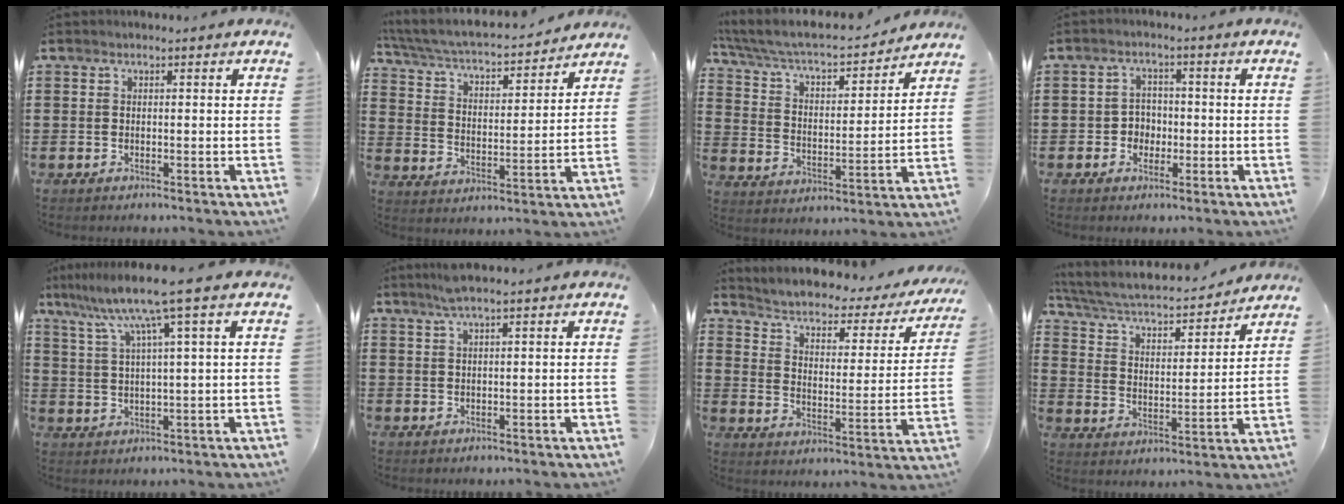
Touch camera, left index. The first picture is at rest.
{"total": 4.6, "force": [4.1, 0.7, 2.0], "torque": [-0.058, -0.032, 0.061]}
{"total": 5.8, "force": [5.1, 1.3, 2.5], "torque": [-0.073, -0.038, 0.081]}
{"total": 3.1, "force": [-1.0, 2.7, 1.1], "torque": [-0.030, 0.006, -0.024]}
{"total": 8.4, "force": [5.0, -0.3, 6.8], "torque": [-0.149, -0.017, 0.080]}
{"total": 2.5, "force": [1.7, -0.1, 1.8], "torque": [-0.037, 0.002, 0.030]}
{"total": 2.5, "force": [1.5, 1.1, 1.6], "torque": [-0.046, -0.022, 0.012]}
{"total": 5.0, "force": [4.3, 1.1, 2.3], "torque": [-0.066, -0.034, 0.067]}